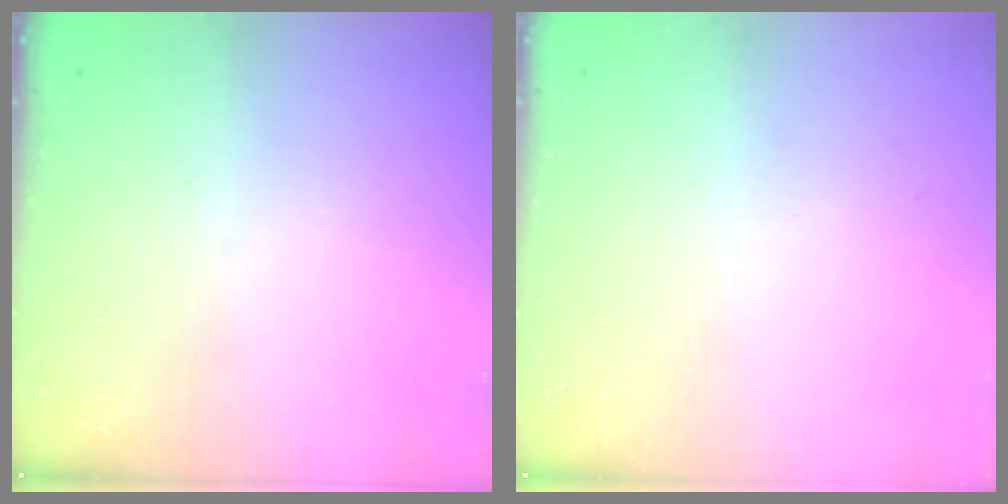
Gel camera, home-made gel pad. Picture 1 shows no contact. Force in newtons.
{"total": 0.0}